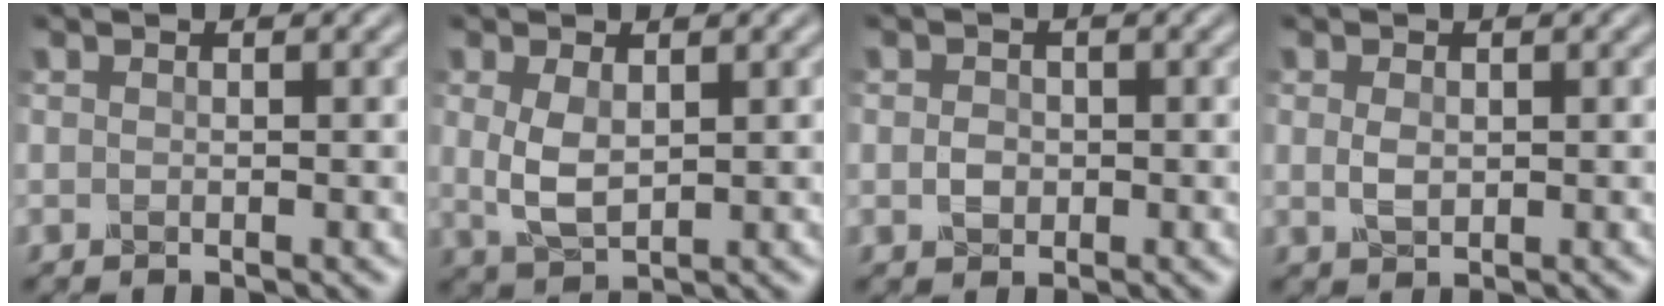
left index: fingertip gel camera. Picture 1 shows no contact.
{"total": 2.9, "force": [0.5, 1.7, 2.3], "torque": [-0.065, 0.003, 0.016]}
{"total": 1.1, "force": [-0.2, 1.0, 0.4], "torque": [-0.017, 0.004, -0.007]}
{"total": 1.2, "force": [0.2, 0.9, 0.8], "torque": [-0.029, 0.001, 0.005]}